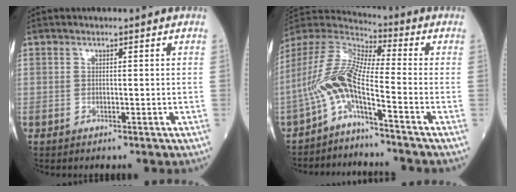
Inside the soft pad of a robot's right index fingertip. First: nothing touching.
{"total": 9.4, "force": [-4.9, 0.5, 7.9], "torque": [-0.182, 0.018, -0.100]}